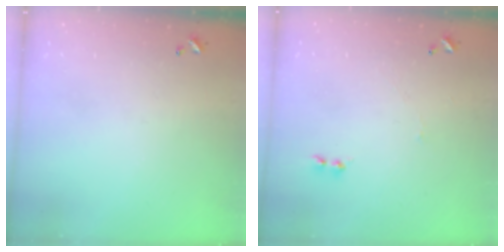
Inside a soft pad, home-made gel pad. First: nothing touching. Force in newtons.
{"total": 1.5, "press": 1.4, "slide": 0.6}